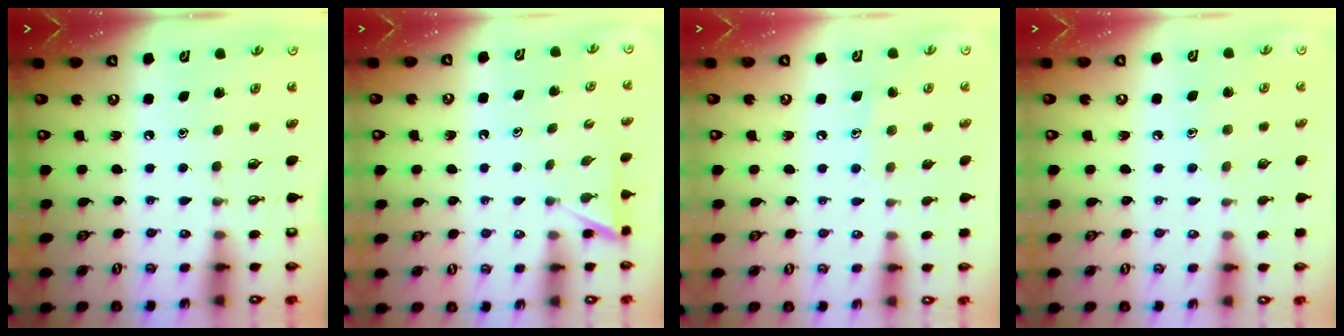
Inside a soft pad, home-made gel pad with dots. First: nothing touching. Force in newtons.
{"total": 2.7, "press": 2.7, "slide": 0.2}
{"total": 5.7, "press": 5.7, "slide": 0.4}
{"total": 5.2, "press": 5.2, "slide": 0.6}